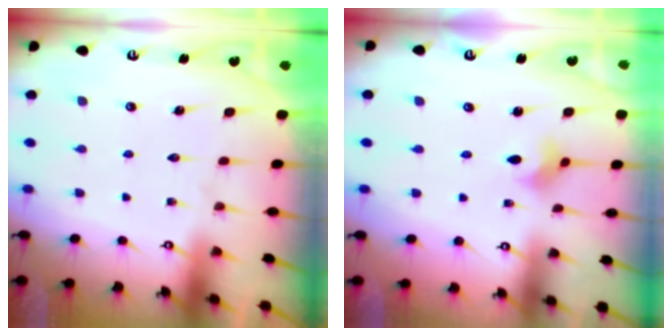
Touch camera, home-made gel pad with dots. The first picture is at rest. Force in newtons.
{"total": 2.7, "press": 2.6, "slide": 0.5}